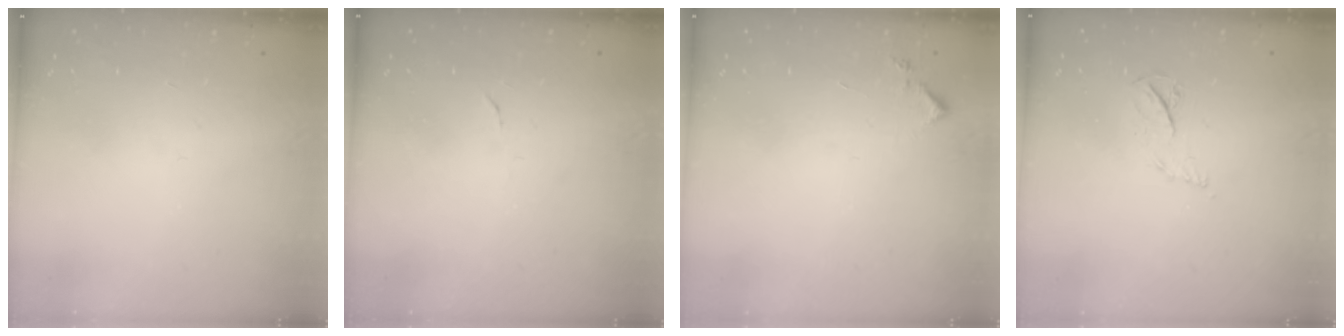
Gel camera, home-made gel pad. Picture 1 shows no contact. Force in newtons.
{"total": 4.0, "press": 4.0, "slide": 0.3}
{"total": 4.9, "press": 4.8, "slide": 0.5}
{"total": 5.4, "press": 5.3, "slide": 0.7}